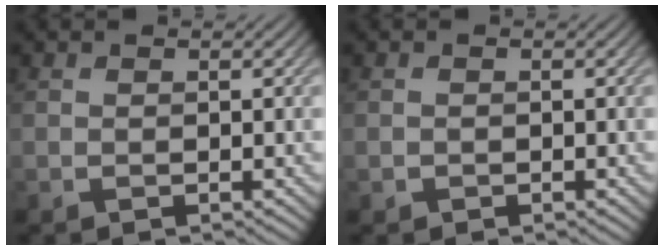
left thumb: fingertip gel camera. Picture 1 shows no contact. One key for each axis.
{"total": 0.6, "fx": -0.3, "fy": 0.5, "fz": -0.1, "tx": 0.001, "ty": -0.004, "tz": -0.007}